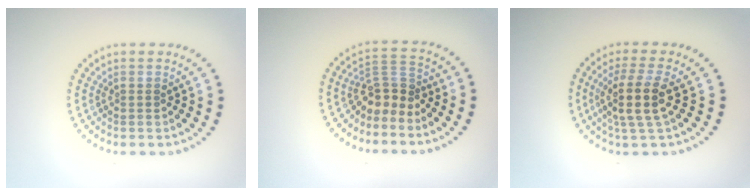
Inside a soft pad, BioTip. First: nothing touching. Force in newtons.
{"total": 3.0, "press": 2.2, "slide": 2.0}
{"total": 4.0, "press": 3.3, "slide": 2.2}